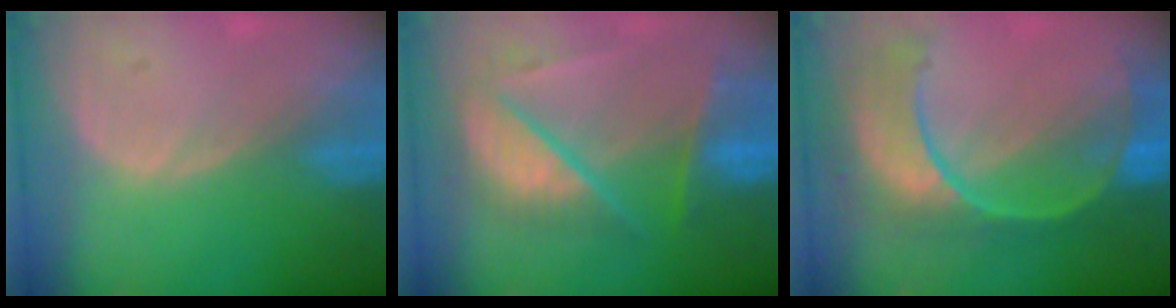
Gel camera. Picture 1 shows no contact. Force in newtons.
{"total": 9.3, "press": 8.1, "slide": 4.5}
{"total": 10.9, "press": 9.2, "slide": 5.9}